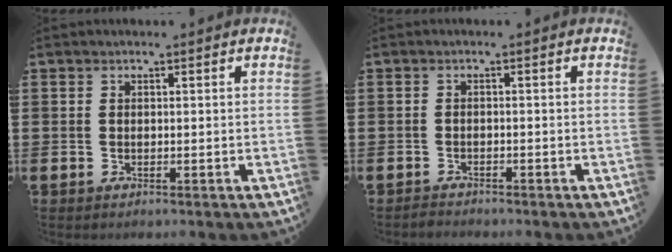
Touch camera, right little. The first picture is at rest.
{"total": 0.8, "force": [-0.8, 0.1, 0.0], "torque": [-0.003, 0.000, -0.018]}